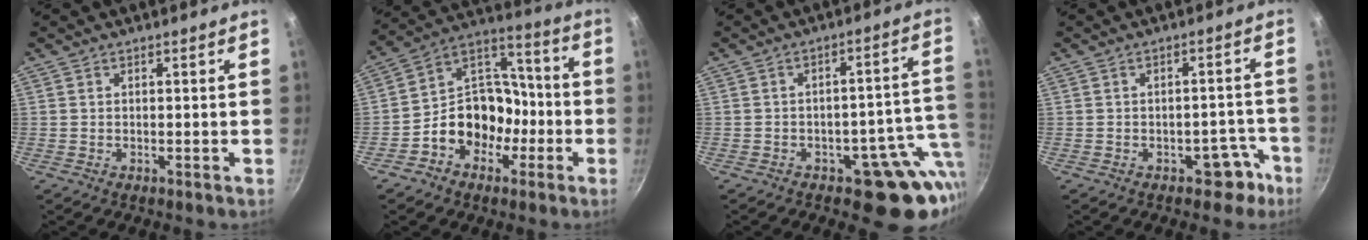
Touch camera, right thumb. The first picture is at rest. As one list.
[{"total": 14.9, "force": [-4.9, 11.2, 8.5], "torque": [-0.093, 0.068, -0.088]}, {"total": 14.7, "force": [-5.3, 6.4, 12.1], "torque": [-0.092, 0.040, -0.057]}, {"total": 5.2, "force": [-3.3, 3.1, 2.6], "torque": [-0.007, 0.042, -0.039]}]